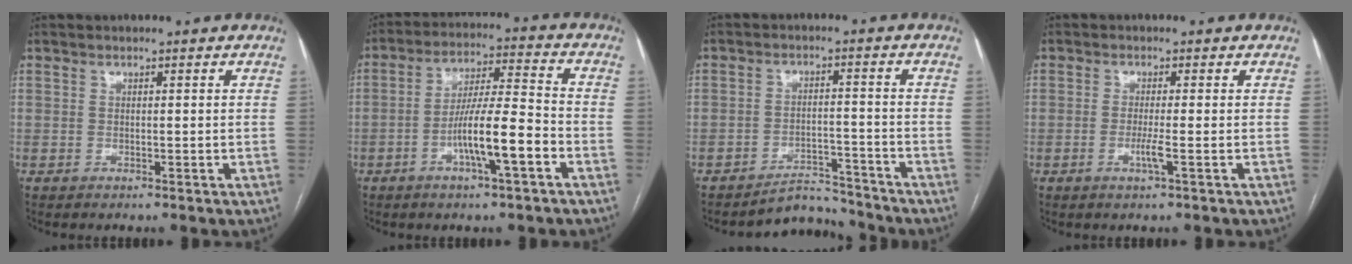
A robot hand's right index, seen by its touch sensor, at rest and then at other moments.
{"total": 10.5, "force": [-4.1, 1.0, 9.6], "torque": [-0.174, 0.009, -0.070]}
{"total": 6.9, "force": [-6.7, 1.5, -1.0], "torque": [0.026, 0.041, -0.100]}
{"total": 2.3, "force": [-0.7, -0.3, 2.2], "torque": [-0.046, -0.005, -0.015]}